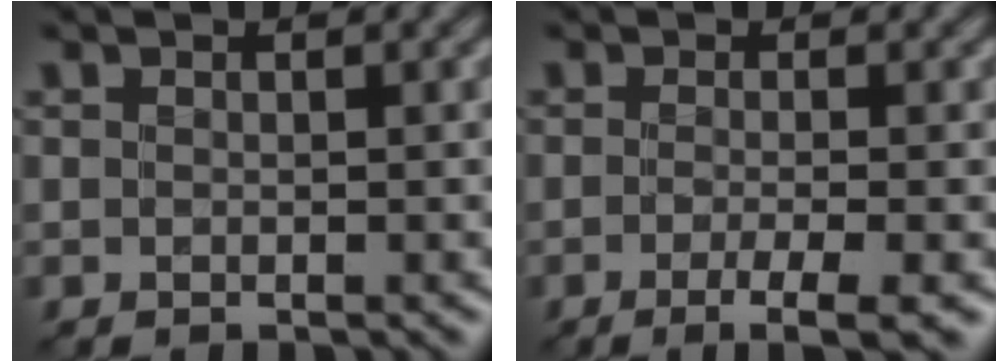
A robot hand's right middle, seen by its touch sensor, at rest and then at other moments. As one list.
[{"total": 3.4, "force": [-1.4, 0.7, 3.1], "torque": [-0.051, -0.003, -0.030]}]